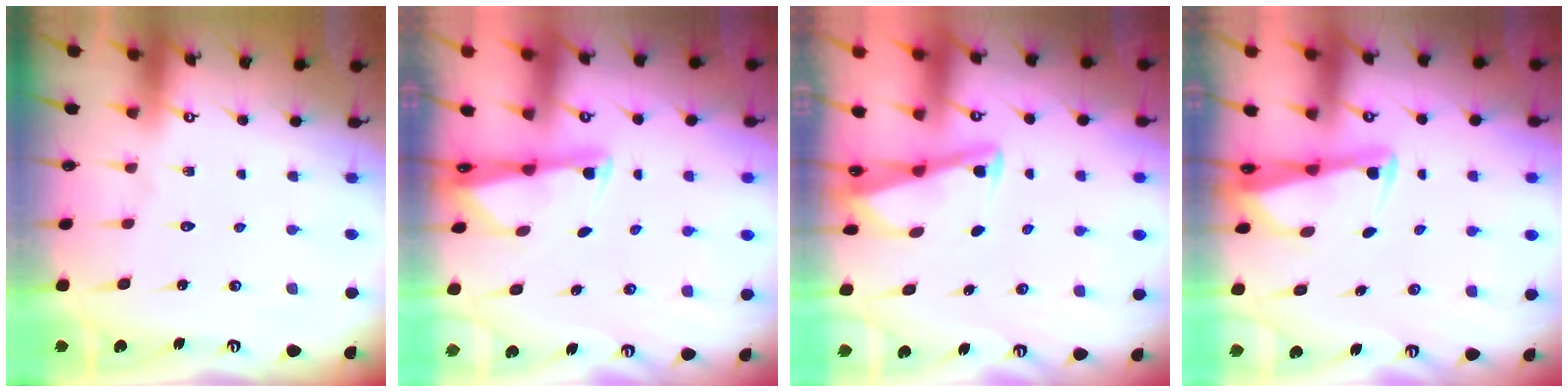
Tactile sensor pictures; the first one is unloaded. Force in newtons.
{"total": 1.9, "press": 1.8, "slide": 0.4}
{"total": 2.9, "press": 2.9, "slide": 0.4}
{"total": 2.5, "press": 2.5, "slide": 0.5}